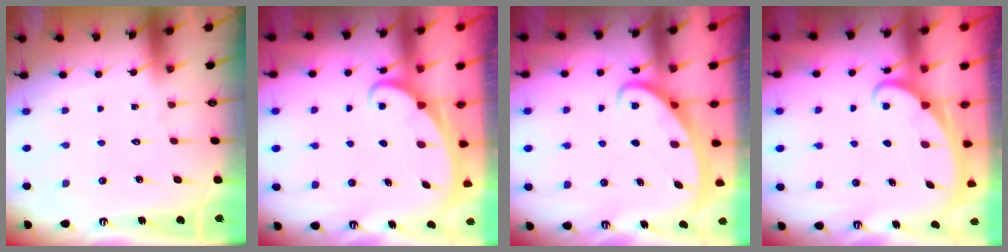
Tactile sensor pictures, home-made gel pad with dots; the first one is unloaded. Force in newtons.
{"total": 2.4, "press": 2.4, "slide": 0.3}
{"total": 2.5, "press": 2.5, "slide": 0.3}
{"total": 2.4, "press": 2.4, "slide": 0.3}